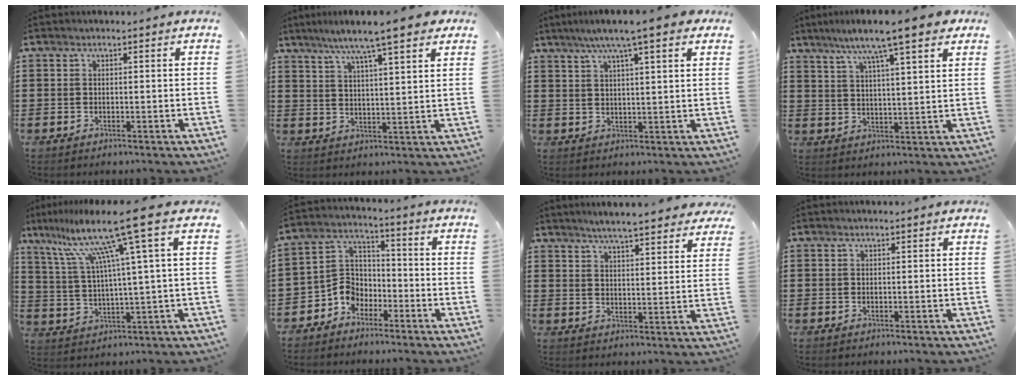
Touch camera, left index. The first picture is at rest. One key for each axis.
{"total": 8.0, "fx": 6.4, "fy": 0.5, "fz": 4.8, "tx": -0.113, "ty": -0.013, "tz": 0.110}
{"total": 6.9, "fx": 5.1, "fy": 0.5, "fz": 4.7, "tx": -0.104, "ty": -0.002, "tz": 0.088}
{"total": 9.1, "fx": 7.0, "fy": 0.8, "fz": 5.8, "tx": -0.125, "ty": -0.017, "tz": 0.119}
{"total": 13.3, "fx": 7.3, "fy": -1.0, "fz": 11.1, "tx": -0.242, "ty": -0.028, "tz": 0.106}
{"total": 5.6, "fx": -3.9, "fy": 4.0, "fz": 0.8, "tx": -0.045, "ty": 0.004, "tz": -0.086}
{"total": 4.9, "fx": 4.6, "fy": -0.2, "fz": 1.6, "tx": -0.050, "ty": -0.019, "tz": 0.081}
{"total": 0.0}